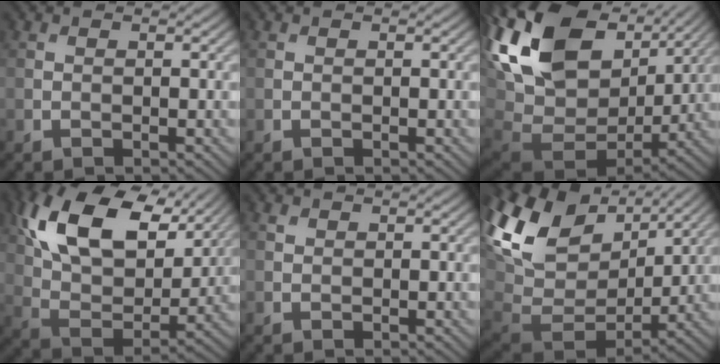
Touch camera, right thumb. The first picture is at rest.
{"total": 0.0}
{"total": 20.2, "force": [6.4, 13.3, 13.8], "torque": [-0.301, 0.008, 0.145]}
{"total": 16.6, "force": [8.2, 8.9, 11.3], "torque": [-0.240, 0.005, 0.152]}
{"total": 0.5, "force": [0.3, 0.4, 0.1], "torque": [-0.003, -0.002, 0.008]}
{"total": 17.3, "force": [6.1, 11.6, 11.4], "torque": [-0.263, -0.002, 0.134]}